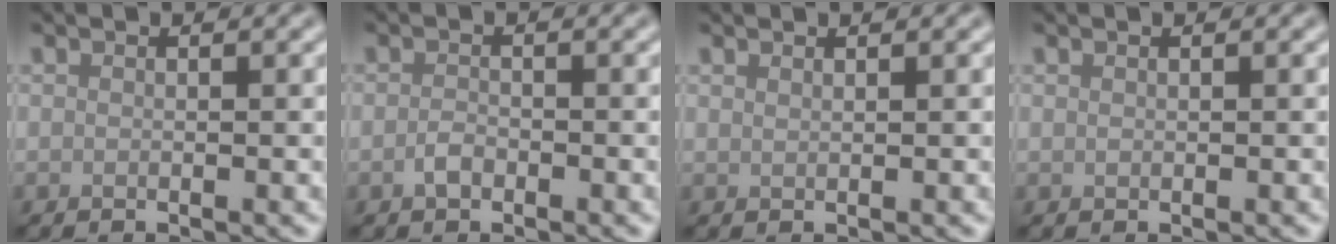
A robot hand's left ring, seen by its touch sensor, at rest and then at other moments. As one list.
[{"total": 1.3, "force": [-0.9, 0.6, 0.7], "torque": [-0.019, -0.001, -0.020]}, {"total": 0.5, "force": [0.5, 0.1, 0.1], "torque": [0.001, 0.000, 0.010]}, {"total": 0.0}]